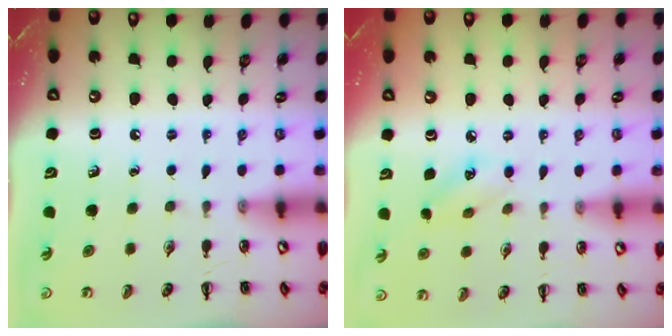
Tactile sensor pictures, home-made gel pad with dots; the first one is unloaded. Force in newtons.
{"total": 5.2, "press": 5.0, "slide": 1.4}